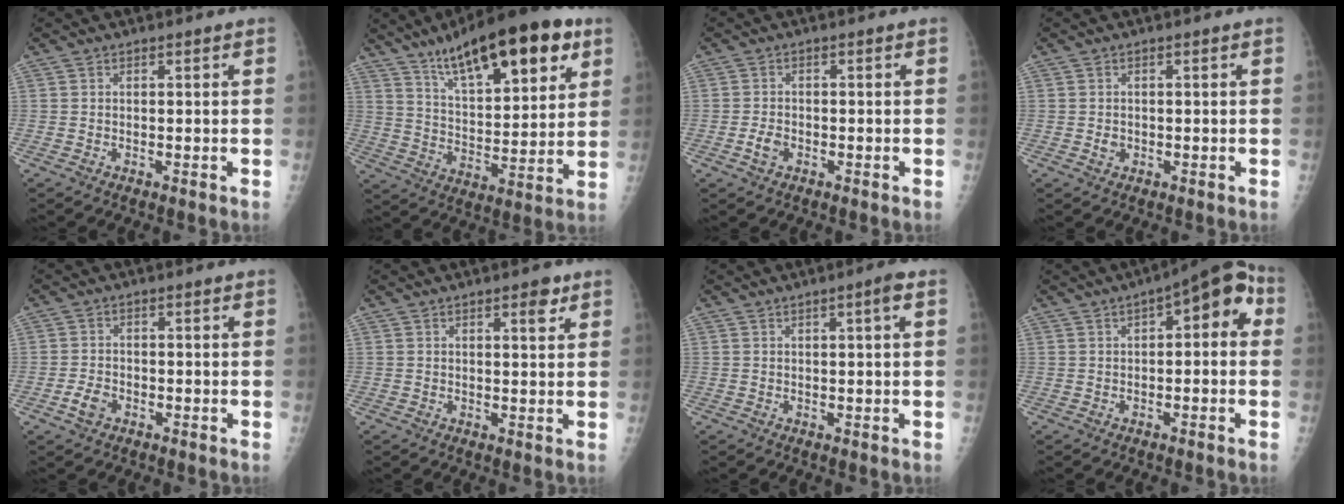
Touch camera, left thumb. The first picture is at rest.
{"total": 22.4, "force": [12.5, 7.7, 16.9], "torque": [-0.232, -0.037, 0.203]}
{"total": 2.5, "force": [-1.3, 1.7, 1.4], "torque": [-0.026, 0.008, -0.024]}
{"total": 1.3, "force": [-0.5, 1.2, 0.4], "torque": [-0.003, 0.002, -0.007]}
{"total": 3.1, "force": [-1.8, 2.0, 1.5], "torque": [-0.028, 0.010, -0.032]}
{"total": 3.0, "force": [1.8, 1.0, 2.2], "torque": [-0.020, -0.008, 0.023]}
{"total": 2.4, "force": [0.8, 0.1, 2.3], "torque": [-0.038, 0.003, 0.013]}
{"total": 9.5, "force": [1.8, 4.3, 8.2], "torque": [-0.079, 0.031, 0.010]}